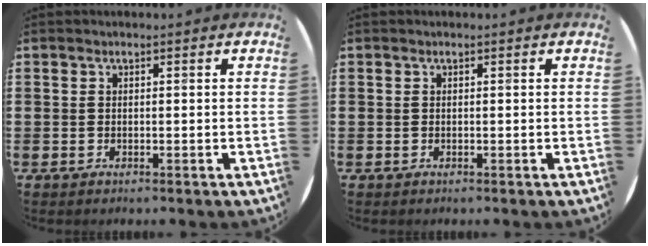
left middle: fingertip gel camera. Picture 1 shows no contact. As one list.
[{"total": 0.0}]